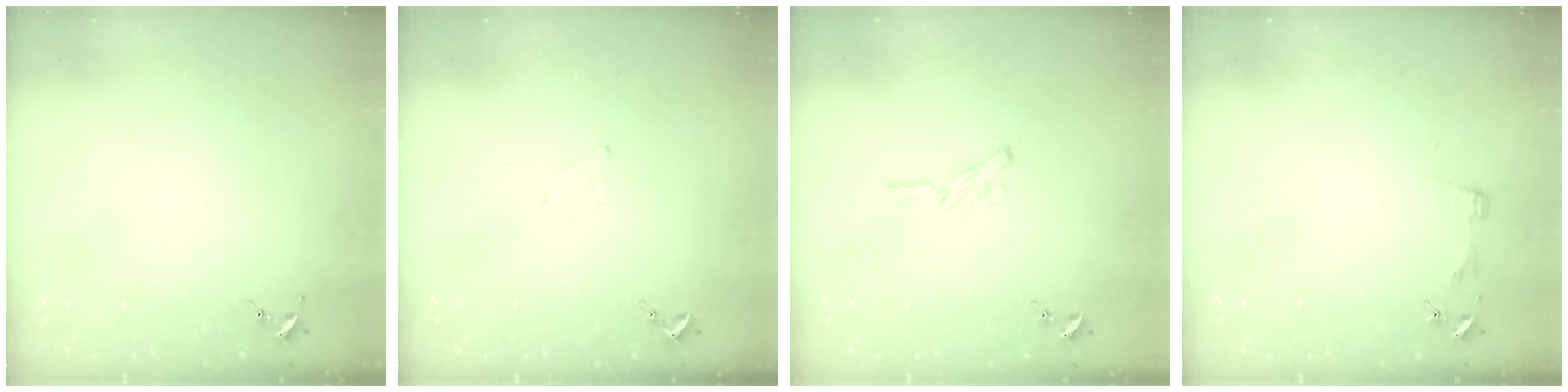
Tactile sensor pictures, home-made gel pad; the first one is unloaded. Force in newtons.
{"total": 3.8, "press": 3.8, "slide": 0.5}
{"total": 4.7, "press": 4.6, "slide": 0.6}
{"total": 2.9, "press": 2.9, "slide": 0.3}